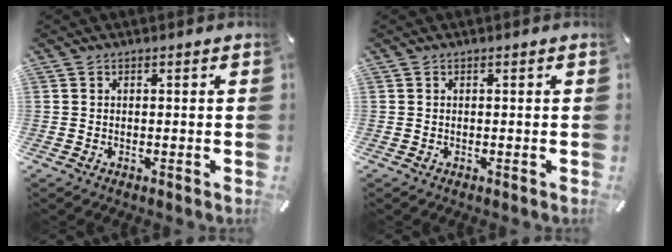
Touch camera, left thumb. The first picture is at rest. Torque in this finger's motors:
{"motor_torque": [-0.08, -0.13, -0.01, 0.04, 0.00]}